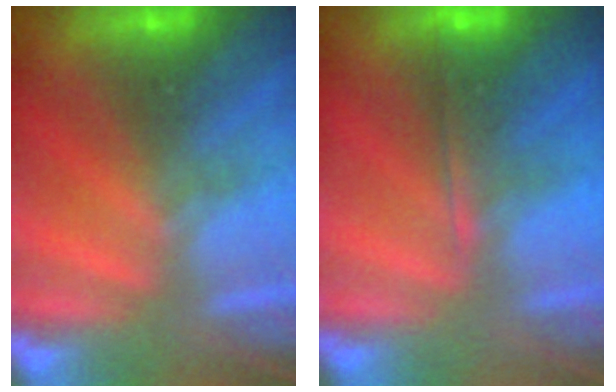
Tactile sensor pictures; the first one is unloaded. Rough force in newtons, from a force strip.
{"total": 1.9}